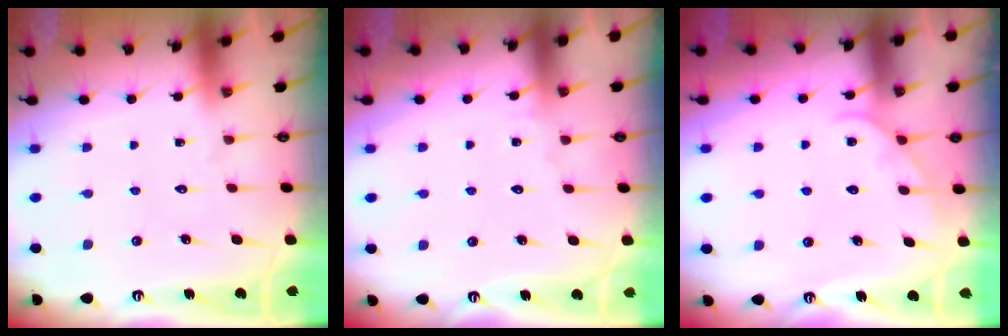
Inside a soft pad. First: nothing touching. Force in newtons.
{"total": 3.4, "press": 3.4, "slide": 0.4}
{"total": 5.1, "press": 5.1, "slide": 0.4}